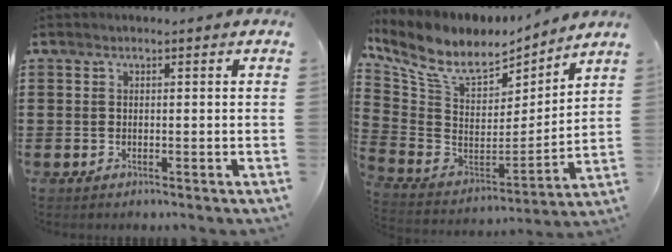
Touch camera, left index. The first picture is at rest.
{"total": 9.2, "force": [6.8, 3.9, 4.8], "torque": [-0.128, -0.047, 0.120]}